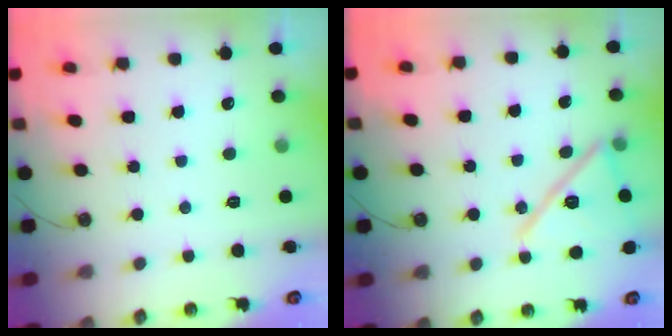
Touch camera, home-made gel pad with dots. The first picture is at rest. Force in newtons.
{"total": 17.0, "press": 16.9, "slide": 1.9}